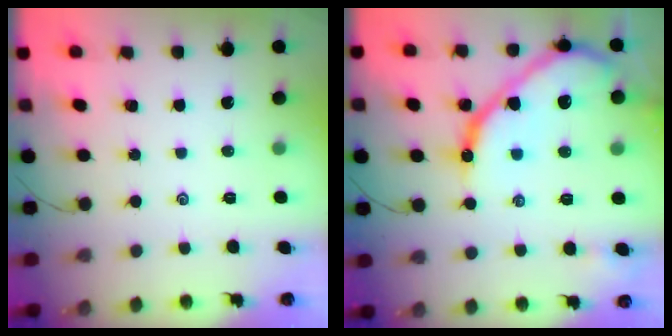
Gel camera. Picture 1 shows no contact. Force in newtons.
{"total": 17.4, "press": 17.3, "slide": 1.5}